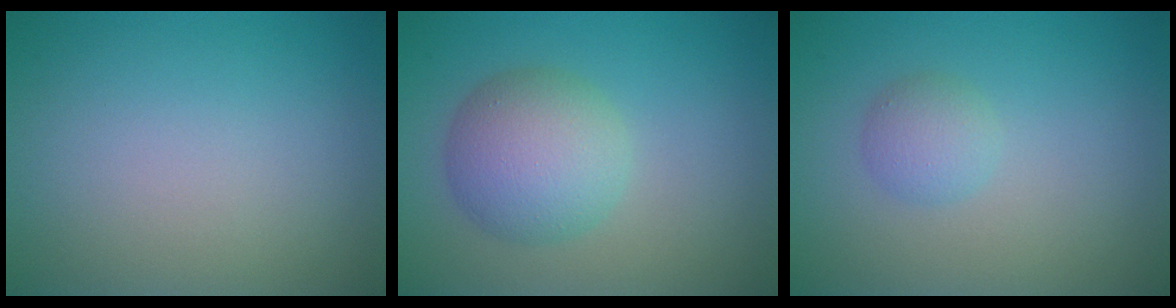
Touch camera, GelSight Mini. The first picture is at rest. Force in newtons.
{"total": 5.3, "press": 5.3, "slide": 0.2}
{"total": 1.8, "press": 1.8, "slide": 0.1}